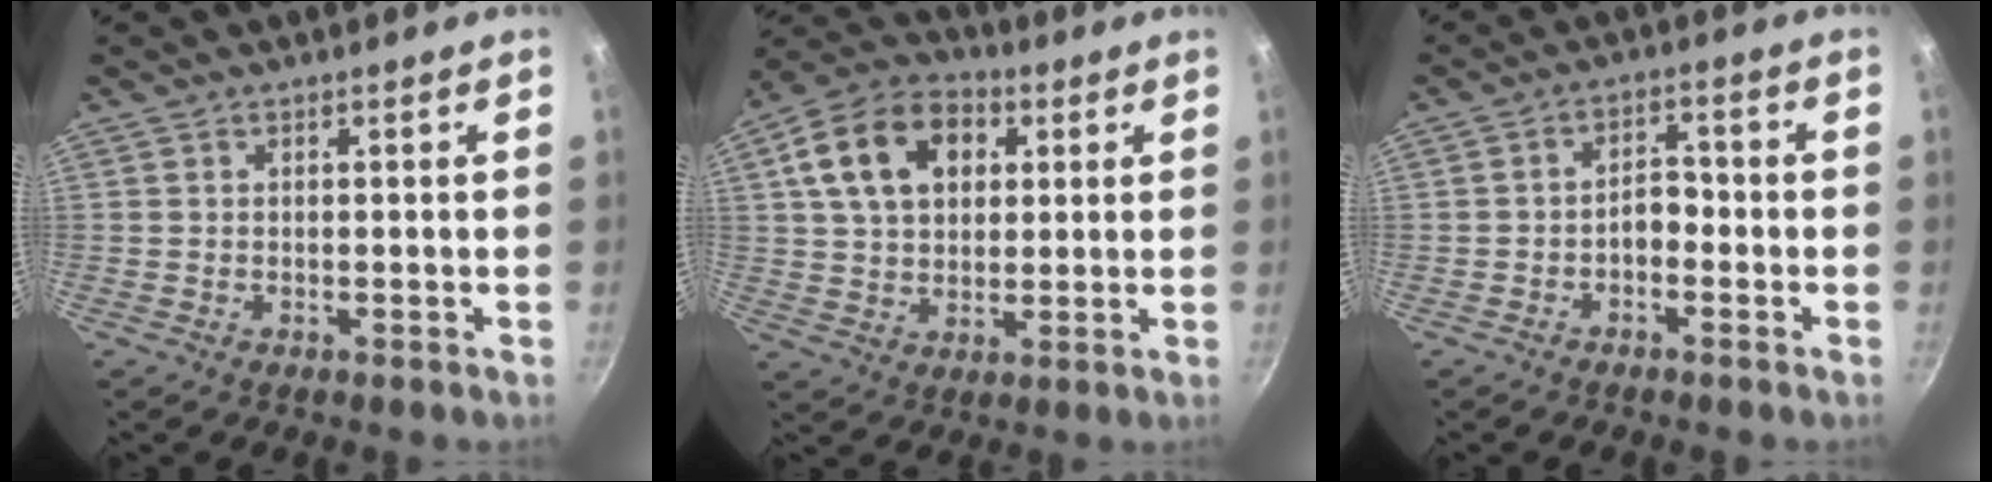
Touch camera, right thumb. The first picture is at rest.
{"total": 15.9, "force": [4.8, 11.3, 10.2], "torque": [-0.156, 0.013, 0.069]}
{"total": 3.5, "force": [-1.6, 2.2, 2.3], "torque": [-0.018, 0.025, -0.031]}